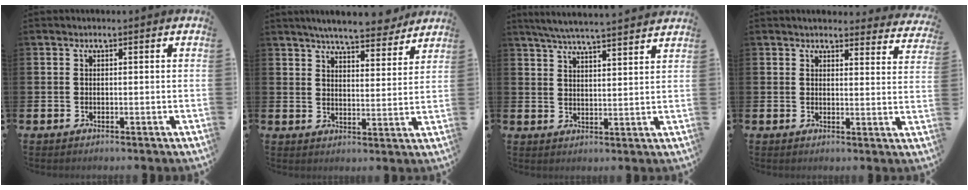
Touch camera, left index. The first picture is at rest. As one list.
[{"total": 6.9, "force": [6.5, 0.8, 2.0], "torque": [-0.044, -0.035, 0.113]}, {"total": 5.7, "force": [5.5, -0.3, 1.4], "torque": [-0.047, -0.030, 0.097]}, {"total": 3.5, "force": [3.4, 0.6, 0.1], "torque": [0.000, -0.024, 0.059]}]